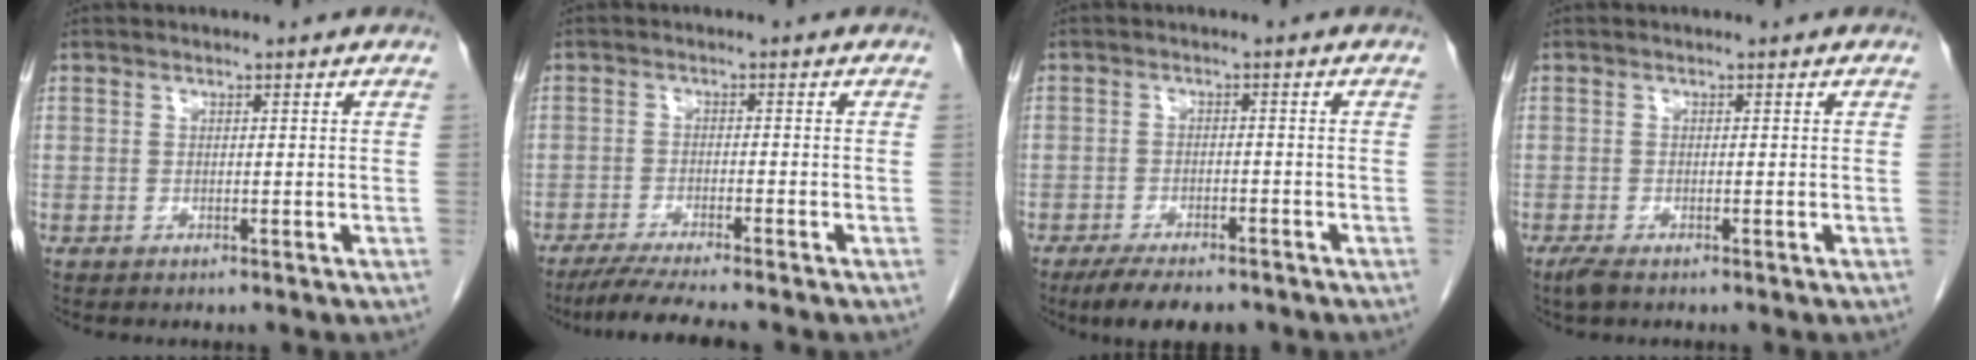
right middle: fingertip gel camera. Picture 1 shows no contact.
{"total": 7.1, "force": [-6.1, -0.4, 3.7], "torque": [-0.056, -0.021, -0.101]}
{"total": 7.7, "force": [-6.1, 2.5, 3.9], "torque": [-0.057, -0.007, -0.093]}
{"total": 1.8, "force": [-1.3, 0.4, 1.2], "torque": [-0.031, -0.007, -0.025]}